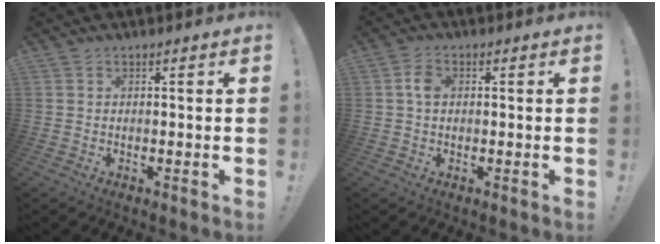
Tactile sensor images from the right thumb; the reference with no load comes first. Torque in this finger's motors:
{"motor_torque": [-0.10, 0.20, 0.12, 0.01, 0.00]}